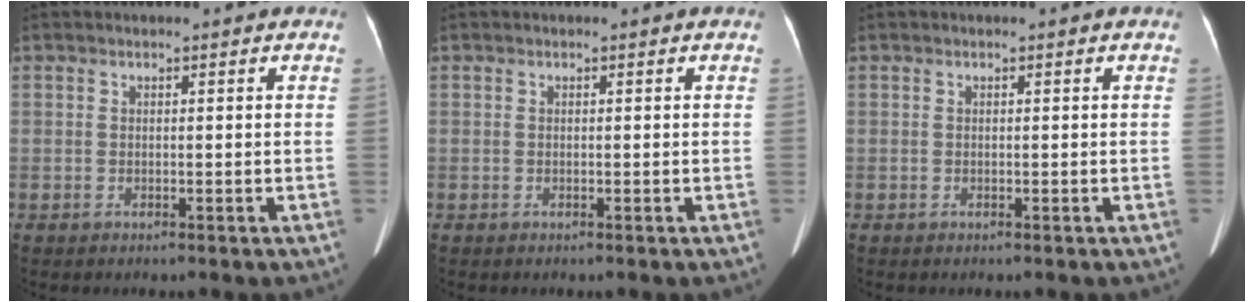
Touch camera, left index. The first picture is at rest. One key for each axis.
{"total": 0.0}
{"total": 0.0}